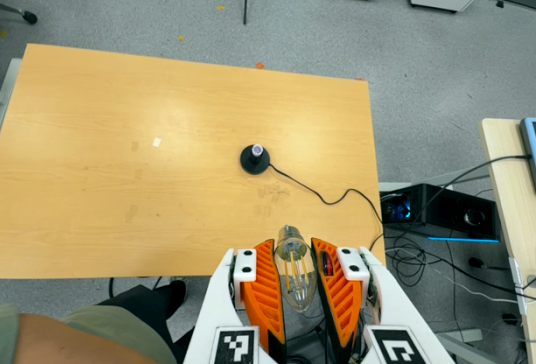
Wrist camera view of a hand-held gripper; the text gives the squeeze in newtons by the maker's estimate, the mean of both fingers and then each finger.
{"total": 17.9, "left": 19.0, "right": 16.8}